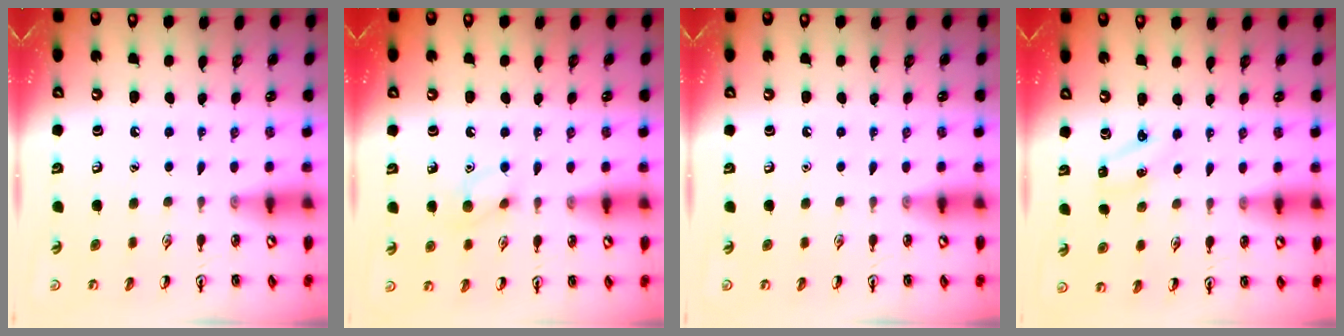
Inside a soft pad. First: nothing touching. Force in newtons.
{"total": 7.8, "press": 7.7, "slide": 1.2}
{"total": 0.0}
{"total": 2.5, "press": 2.3, "slide": 0.9}